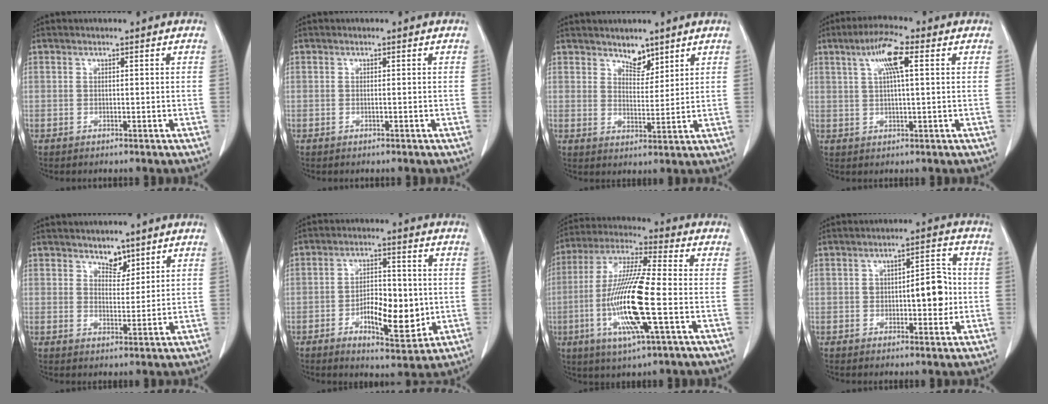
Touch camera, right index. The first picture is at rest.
{"total": 0.0}
{"total": 3.8, "force": [3.1, 1.8, 1.3], "torque": [-0.017, -0.006, 0.056]}
{"total": 6.6, "force": [2.4, 0.8, 6.1], "torque": [-0.117, 0.013, 0.043]}
{"total": 3.3, "force": [2.5, 1.8, 1.1], "torque": [-0.013, -0.006, 0.044]}
{"total": 10.1, "force": [-2.1, 3.9, 9.1], "torque": [-0.149, 0.003, -0.028]}
{"total": 16.2, "force": [-3.7, 1.2, 15.7], "torque": [-0.321, -0.015, -0.071]}
{"total": 7.3, "force": [-0.5, 2.9, 6.7], "torque": [-0.089, 0.021, -0.003]}